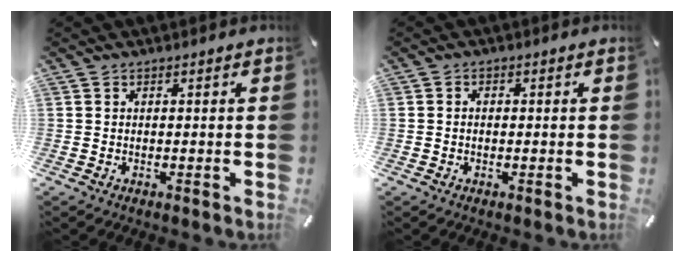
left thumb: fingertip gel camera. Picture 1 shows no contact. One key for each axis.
{"total": 1.1, "fx": -0.3, "fy": 0.8, "fz": 0.7, "tx": -0.014, "ty": 0.003, "tz": -0.006}